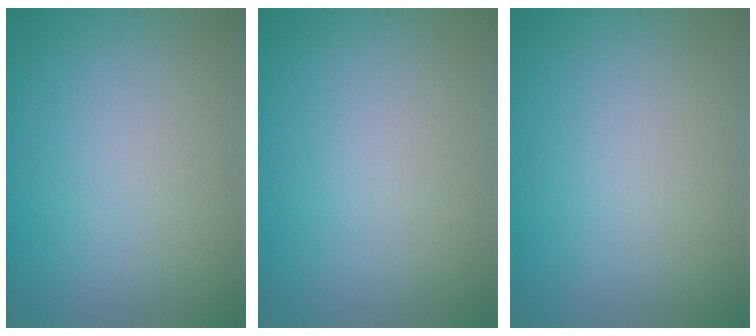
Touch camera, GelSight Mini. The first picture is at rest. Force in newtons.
{"total": 0.0}
{"total": 0.0}